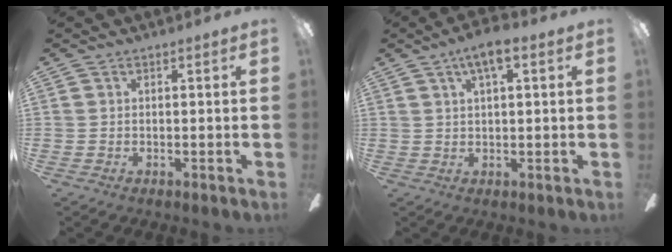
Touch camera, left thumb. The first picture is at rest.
{"total": 5.7, "force": [3.1, 1.7, 4.5], "torque": [-0.085, 0.001, 0.050]}